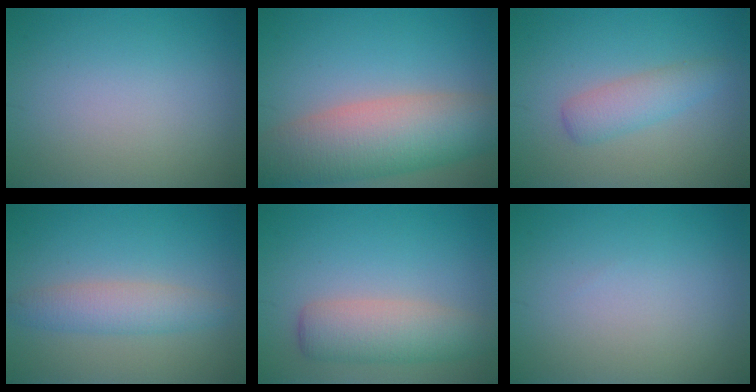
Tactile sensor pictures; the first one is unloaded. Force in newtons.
{"total": 9.4, "press": 9.4, "slide": 0.4}
{"total": 2.6, "press": 2.6, "slide": 0.0}
{"total": 3.0, "press": 3.0, "slide": 0.0}
{"total": 4.4, "press": 4.4, "slide": 0.4}
{"total": 0.0}